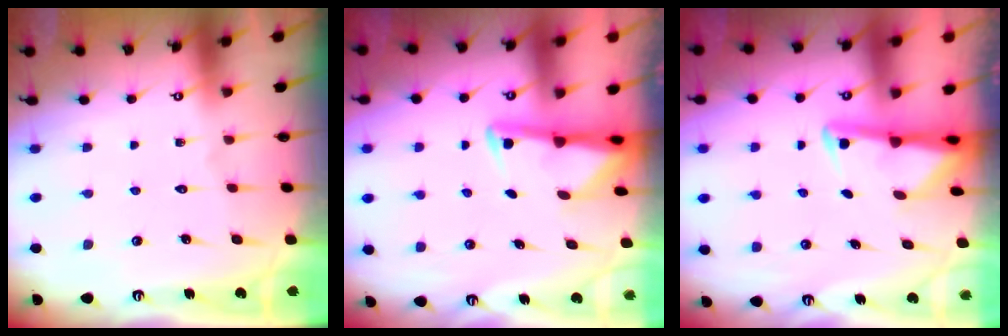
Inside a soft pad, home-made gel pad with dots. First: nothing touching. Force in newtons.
{"total": 3.0, "press": 3.0, "slide": 0.6}
{"total": 3.0, "press": 2.9, "slide": 0.7}